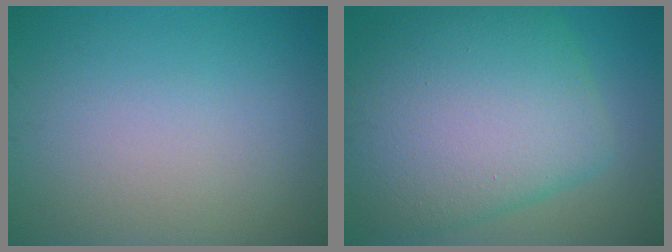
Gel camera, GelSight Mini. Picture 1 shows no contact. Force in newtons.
{"total": 11.6, "press": 11.6, "slide": 0.3}